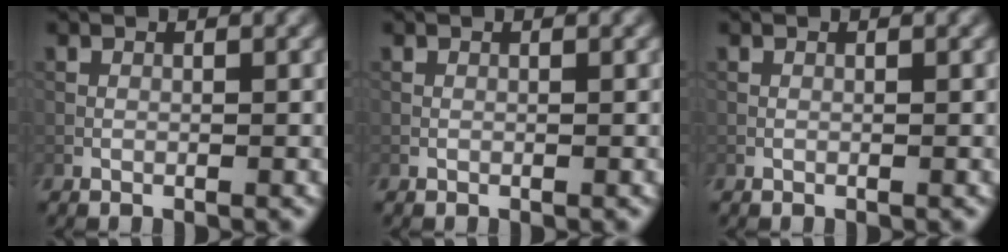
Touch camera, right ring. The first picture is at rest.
{"total": 0.0}
{"total": 0.0}